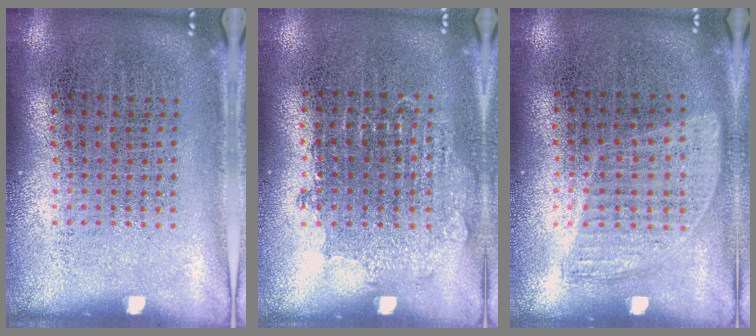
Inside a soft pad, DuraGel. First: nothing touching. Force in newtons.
{"total": 0.5, "press": 0.5, "slide": 0.1}
{"total": 0.9, "press": 0.8, "slide": 0.4}